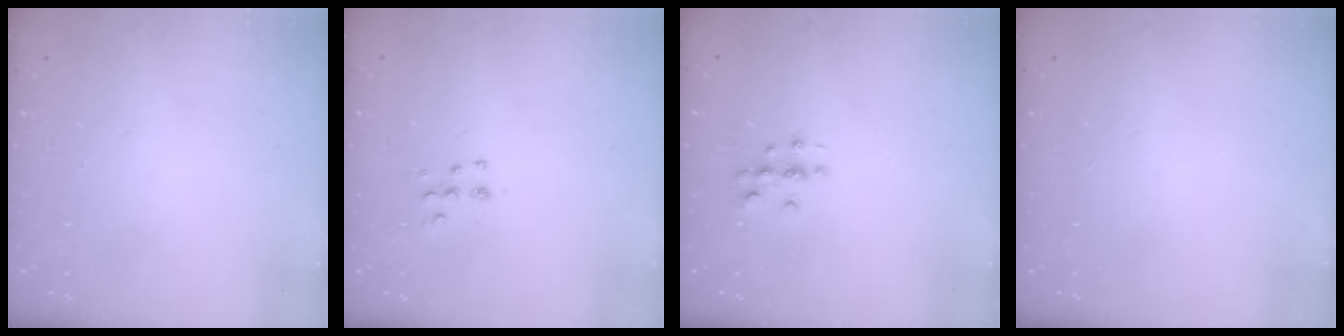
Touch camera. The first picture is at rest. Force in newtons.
{"total": 5.2, "press": 5.1, "slide": 1.0}
{"total": 3.6, "press": 3.6, "slide": 0.5}
{"total": 0.0}